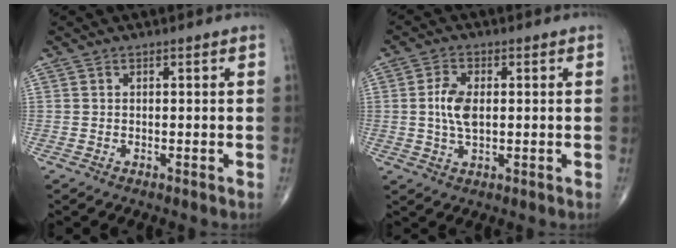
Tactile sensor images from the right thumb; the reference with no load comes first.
{"total": 5.8, "force": [0.3, 3.0, 4.9], "torque": [-0.102, 0.001, 0.003]}